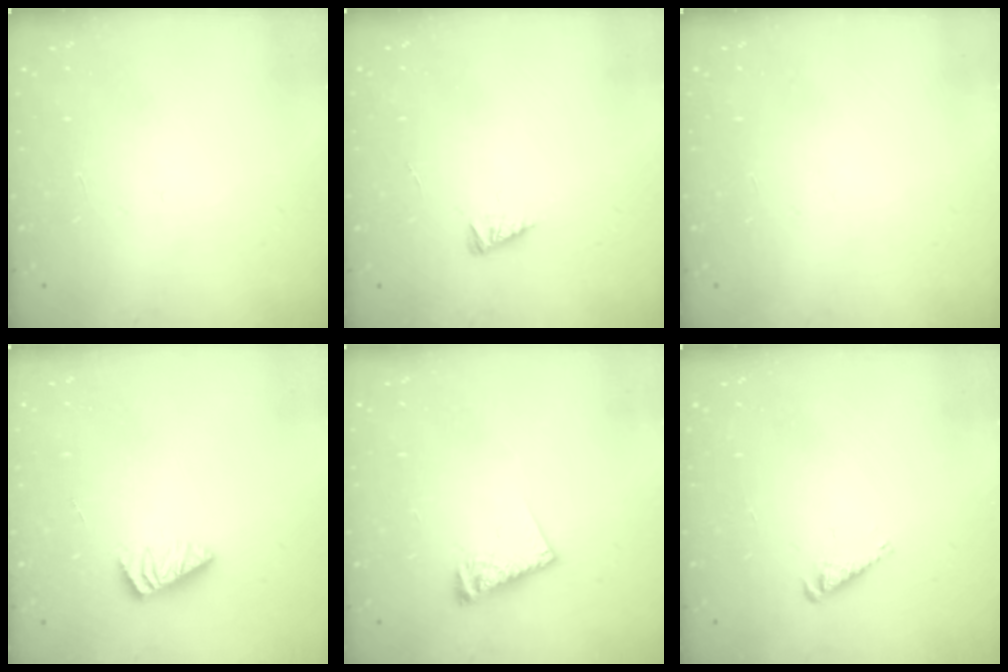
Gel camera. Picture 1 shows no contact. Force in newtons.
{"total": 1.8, "press": 1.7, "slide": 0.3}
{"total": 0.0}
{"total": 2.2, "press": 2.2, "slide": 0.4}
{"total": 8.7, "press": 8.6, "slide": 0.8}
{"total": 2.9, "press": 2.9, "slide": 0.3}